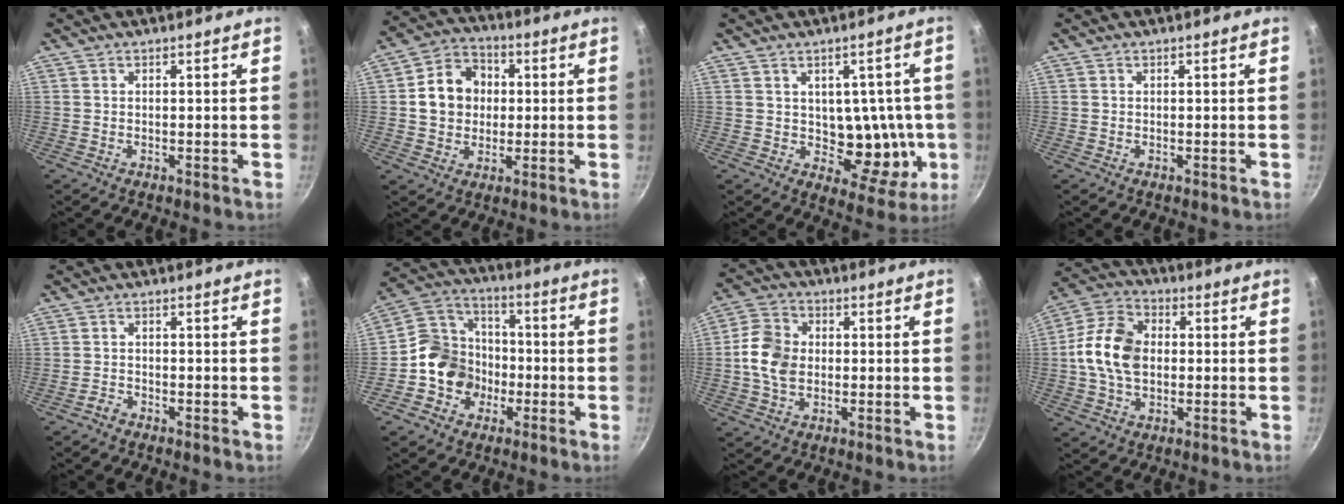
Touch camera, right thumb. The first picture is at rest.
{"total": 11.0, "force": [1.0, 9.3, 5.8], "torque": [-0.069, 0.018, 0.008]}
{"total": 13.0, "force": [-1.2, 8.9, 9.3], "torque": [-0.058, 0.001, -0.006]}
{"total": 0.0}
{"total": 1.5, "force": [-1.4, 0.5, 0.4], "torque": [-0.012, 0.015, -0.028]}
{"total": 11.9, "force": [-3.5, 10.5, 4.4], "torque": [-0.038, 0.044, -0.078]}
{"total": 9.3, "force": [-0.4, 7.0, 6.1], "torque": [-0.101, 0.014, -0.018]}
{"total": 13.0, "force": [0.1, 9.2, 9.2], "torque": [-0.154, 0.022, -0.016]}